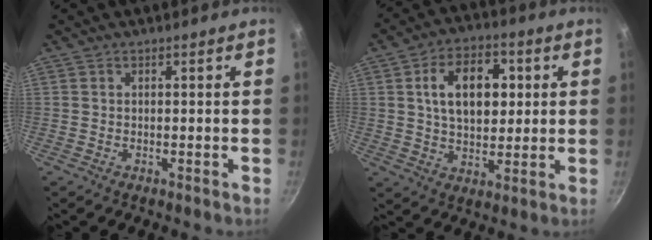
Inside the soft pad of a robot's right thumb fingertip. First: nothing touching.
{"total": 13.4, "force": [2.8, 8.6, 9.9], "torque": [-0.130, 0.002, 0.042]}